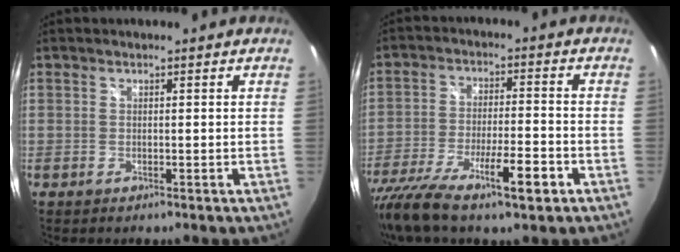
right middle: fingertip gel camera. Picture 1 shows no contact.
{"total": 16.5, "force": [-11.1, 2.9, 11.8], "torque": [-0.239, -0.047, -0.192]}